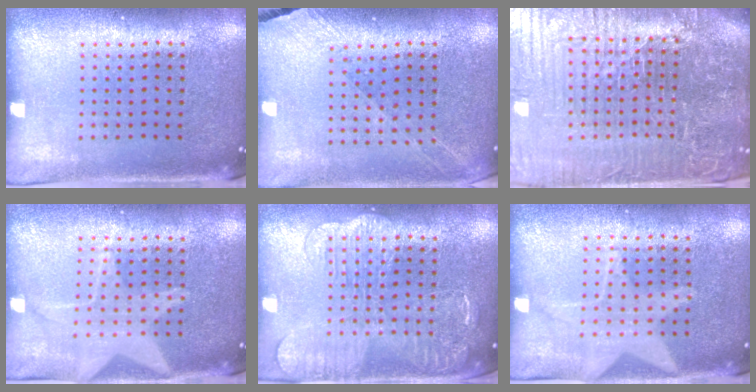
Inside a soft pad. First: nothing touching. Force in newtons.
{"total": 1.3, "press": 1.2, "slide": 0.5}
{"total": 7.6, "press": 6.7, "slide": 3.6}
{"total": 1.5, "press": 1.5, "slide": 0.2}
{"total": 2.2, "press": 2.1, "slide": 0.4}
{"total": 1.1, "press": 1.0, "slide": 0.4}